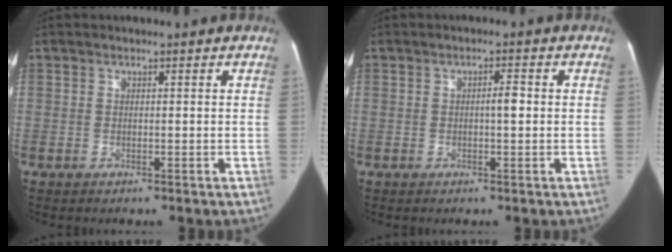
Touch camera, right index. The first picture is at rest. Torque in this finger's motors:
{"motor_torque": [0.30, 0.04, 0.13, 0.05]}